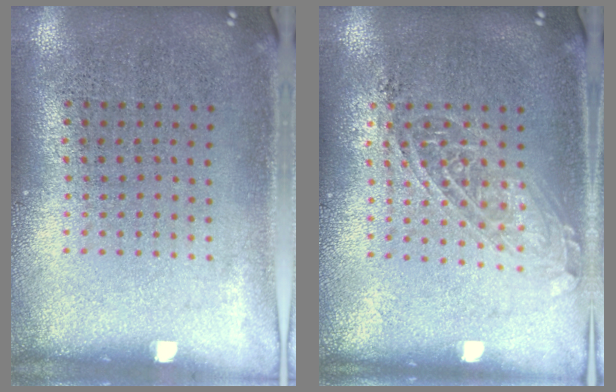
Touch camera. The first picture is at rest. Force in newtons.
{"total": 1.5, "press": 1.3, "slide": 0.6}